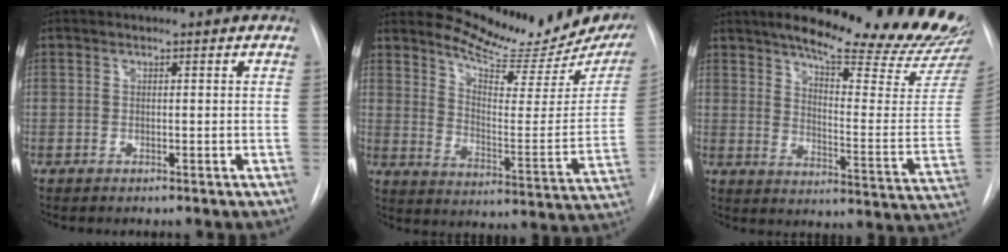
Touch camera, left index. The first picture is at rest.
{"total": 17.8, "force": [16.6, 2.4, 6.0], "torque": [-0.085, -0.097, 0.212]}
{"total": 23.4, "force": [20.6, 1.8, 11.0], "torque": [-0.151, -0.102, 0.256]}